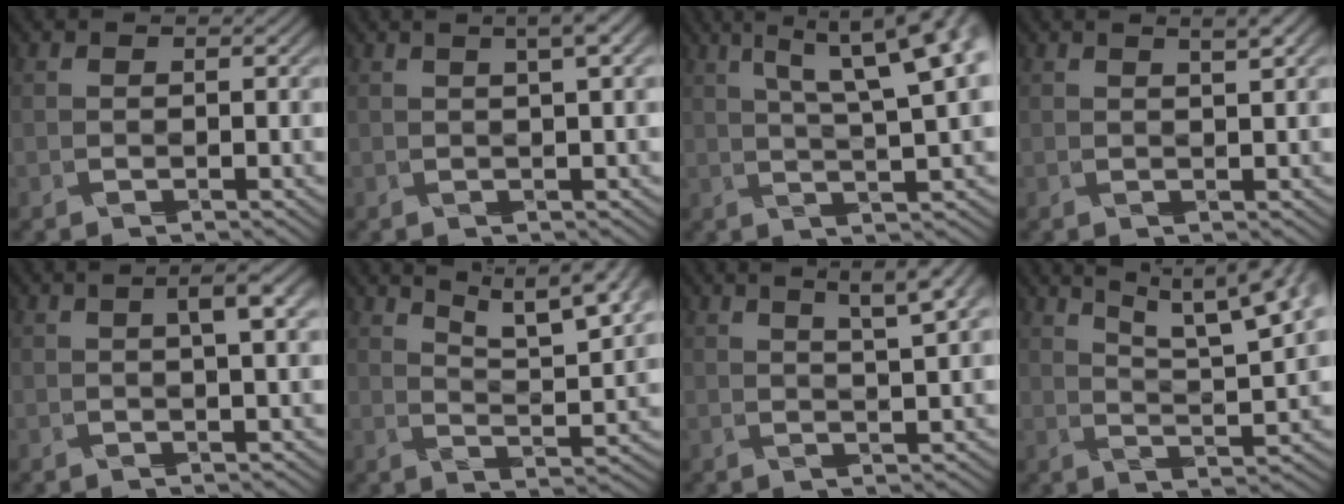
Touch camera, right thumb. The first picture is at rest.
{"total": 2.9, "force": [1.3, 0.0, 2.6], "torque": [-0.054, 0.006, 0.025]}
{"total": 10.0, "force": [4.7, 1.3, 8.7], "torque": [-0.152, 0.029, 0.070]}
{"total": 2.1, "force": [1.2, -0.1, 1.6], "torque": [-0.039, 0.003, 0.026]}
{"total": 3.5, "force": [1.1, 0.5, 3.3], "torque": [-0.063, 0.006, 0.021]}
{"total": 9.2, "force": [7.3, 1.1, 5.5], "torque": [-0.097, 0.002, 0.109]}
{"total": 4.7, "force": [2.9, -0.2, 3.7], "torque": [-0.072, 0.013, 0.049]}
{"total": 10.5, "force": [7.4, 1.3, 7.2], "torque": [-0.119, 0.015, 0.102]}